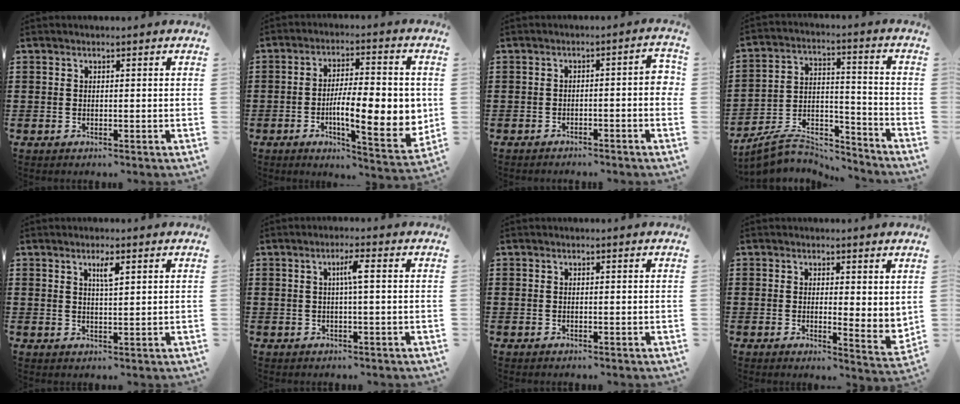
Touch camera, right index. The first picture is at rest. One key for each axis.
{"total": 13.0, "fx": -1.5, "fy": 3.7, "fz": 12.3, "tx": -0.174, "ty": -0.018, "tz": -0.027}
{"total": 2.7, "fx": -2.0, "fy": 0.1, "fz": 1.8, "tx": -0.030, "ty": 0.002, "tz": -0.039}
{"total": 7.6, "fx": -6.8, "fy": 2.5, "fz": 2.1, "tx": -0.045, "ty": 0.012, "tz": -0.131}
{"total": 2.6, "fx": 1.3, "fy": 0.4, "fz": 2.1, "tx": -0.037, "ty": 0.000, "tz": 0.019}
{"total": 2.8, "fx": 0.2, "fy": -0.2, "fz": 2.8, "tx": -0.051, "ty": 0.000, "tz": 0.000}
{"total": 0.0}
{"total": 2.2, "fx": 1.5, "fy": 0.9, "fz": 1.3, "tx": -0.024, "ty": -0.001, "tz": 0.028}